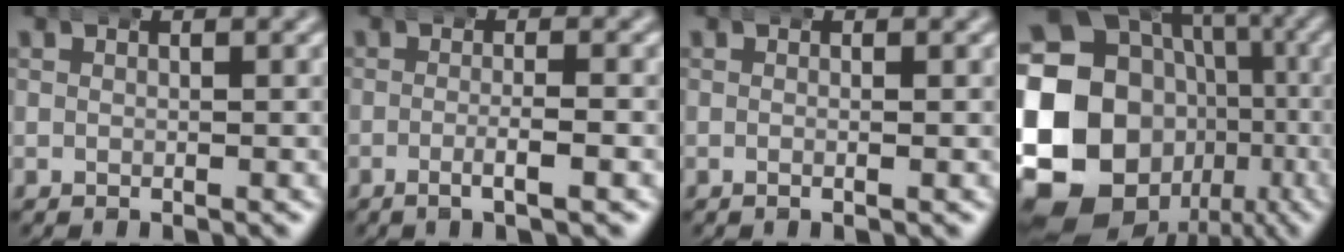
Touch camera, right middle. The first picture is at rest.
{"total": 2.2, "force": [-1.2, 0.0, 1.8], "torque": [-0.041, -0.006, -0.021]}
{"total": 0.5, "force": [-0.2, -0.2, 0.5], "torque": [-0.008, -0.001, -0.005]}
{"total": 23.8, "force": [-3.2, 20.1, 12.3], "torque": [-0.286, -0.065, -0.042]}